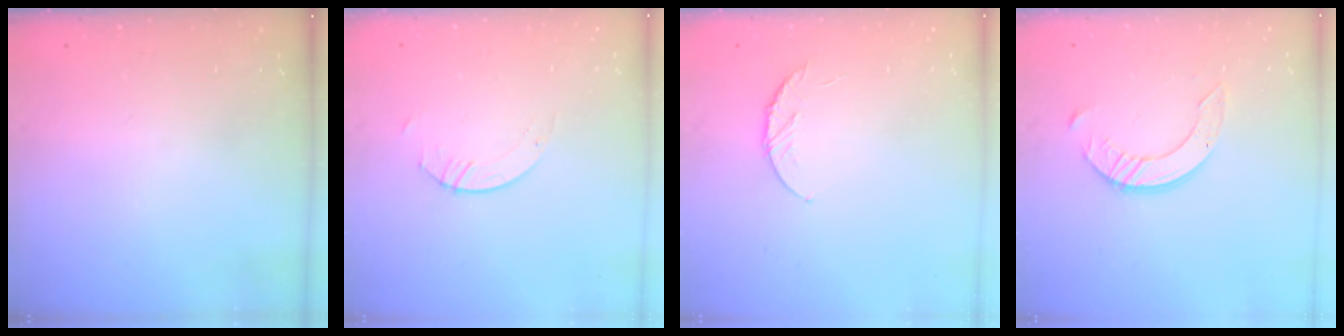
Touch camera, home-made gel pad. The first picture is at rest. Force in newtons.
{"total": 2.6, "press": 2.6, "slide": 0.2}
{"total": 5.7, "press": 5.7, "slide": 0.7}
{"total": 8.0, "press": 7.9, "slide": 0.8}